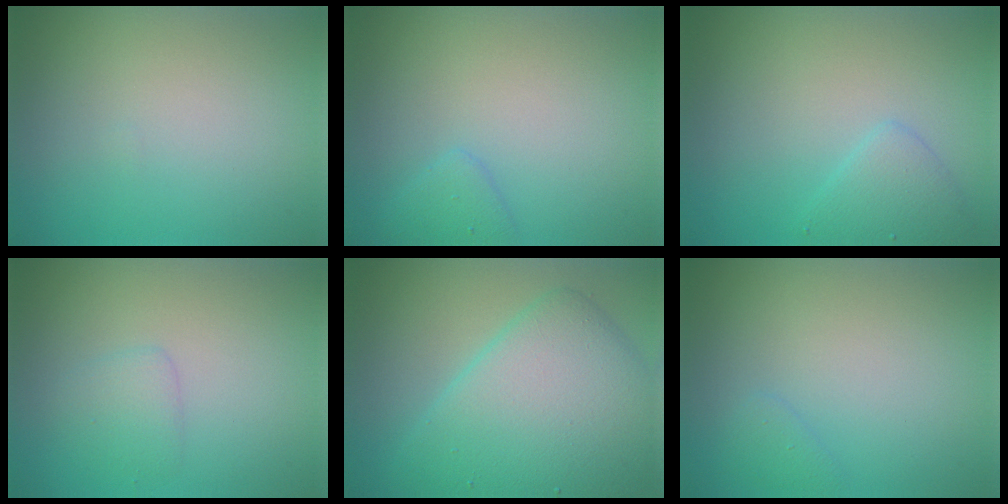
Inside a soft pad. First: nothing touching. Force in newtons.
{"total": 1.4, "press": 1.4, "slide": 0.1}
{"total": 2.1, "press": 2.1, "slide": 0.0}
{"total": 1.5, "press": 1.5, "slide": 0.1}
{"total": 9.1, "press": 9.1, "slide": 0.1}
{"total": 0.9, "press": 0.9, "slide": 0.0}